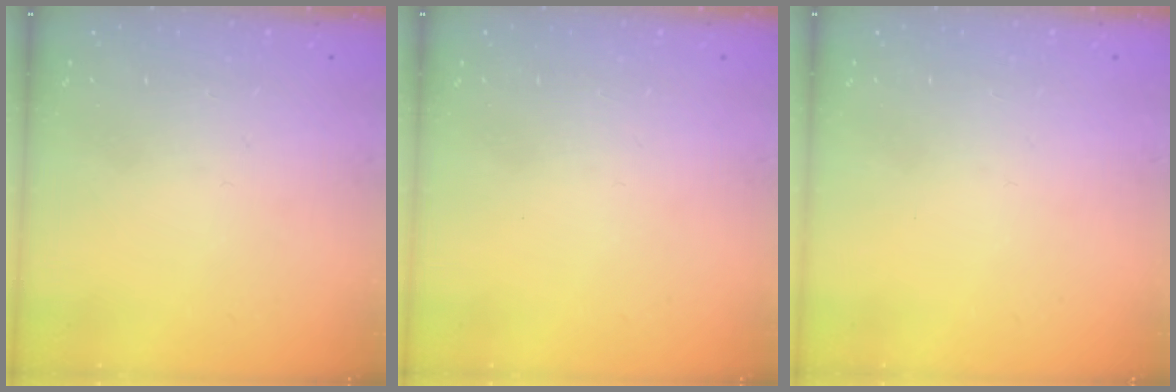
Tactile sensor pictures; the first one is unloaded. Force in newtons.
{"total": 0.0}
{"total": 0.0}